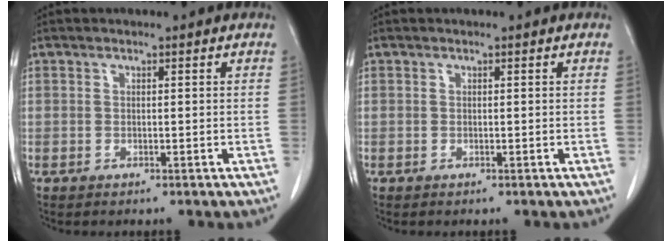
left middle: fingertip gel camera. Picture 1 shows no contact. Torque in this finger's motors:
{"motor_torque": [-0.48, -1.06, -0.09, -0.01]}